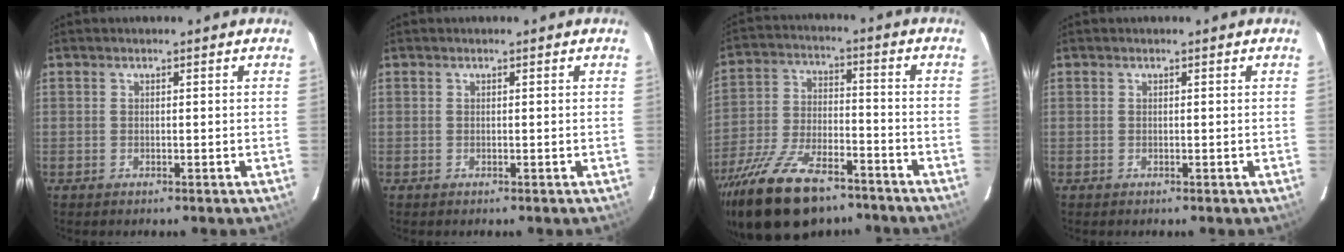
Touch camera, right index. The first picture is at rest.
{"total": 0.0}
{"total": 19.7, "force": [-14.1, 8.3, 10.9], "torque": [-0.225, -0.024, -0.237]}
{"total": 0.0}